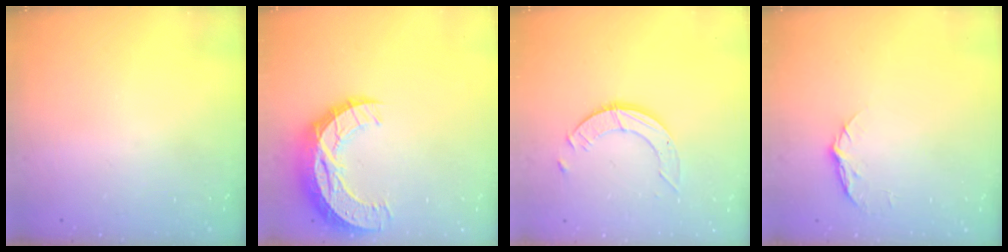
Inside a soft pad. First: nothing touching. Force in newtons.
{"total": 13.7, "press": 13.7, "slide": 0.9}
{"total": 4.2, "press": 4.2, "slide": 0.2}
{"total": 5.2, "press": 5.2, "slide": 0.7}